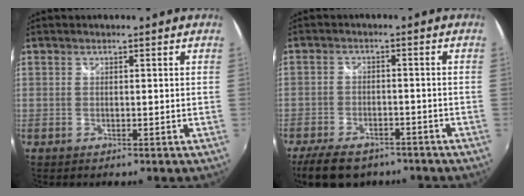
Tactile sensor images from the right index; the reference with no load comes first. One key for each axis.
{"total": 10.9, "fx": -8.3, "fy": 5.2, "fz": 4.9, "tx": -0.122, "ty": -0.008, "tz": -0.131}